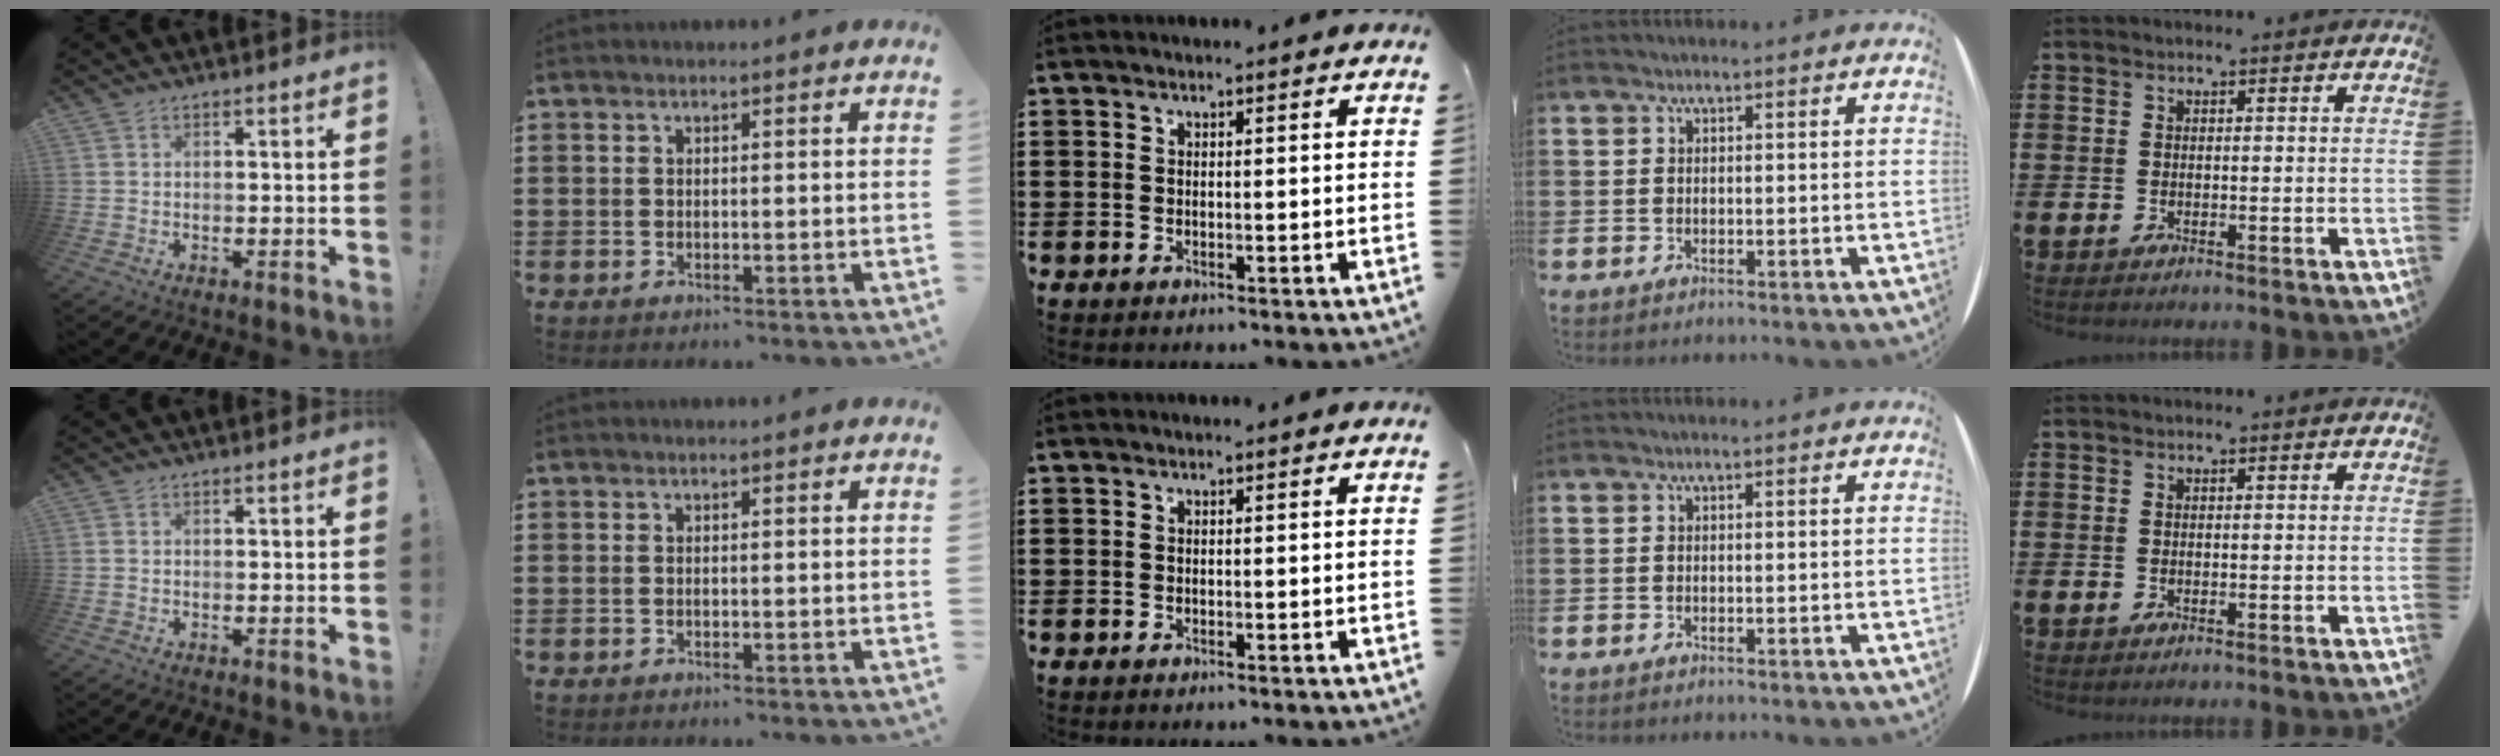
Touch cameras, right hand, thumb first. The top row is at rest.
{}